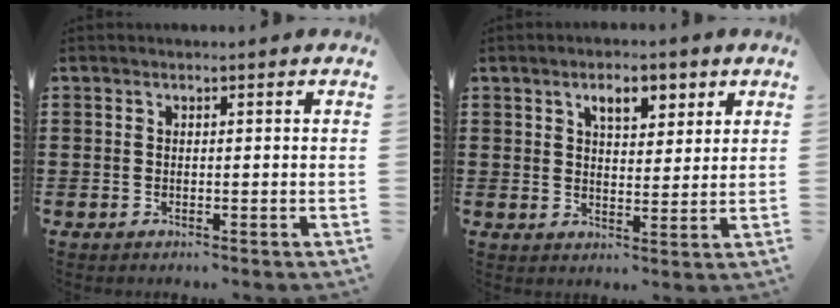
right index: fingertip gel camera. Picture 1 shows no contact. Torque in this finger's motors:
{"motor_torque": [0.60, 0.44, 0.19, 0.07]}